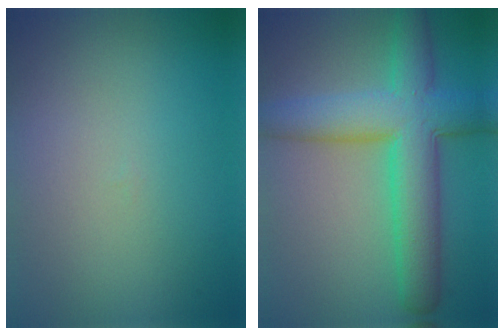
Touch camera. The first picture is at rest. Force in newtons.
{"total": 8.5, "press": 8.5, "slide": 0.3}